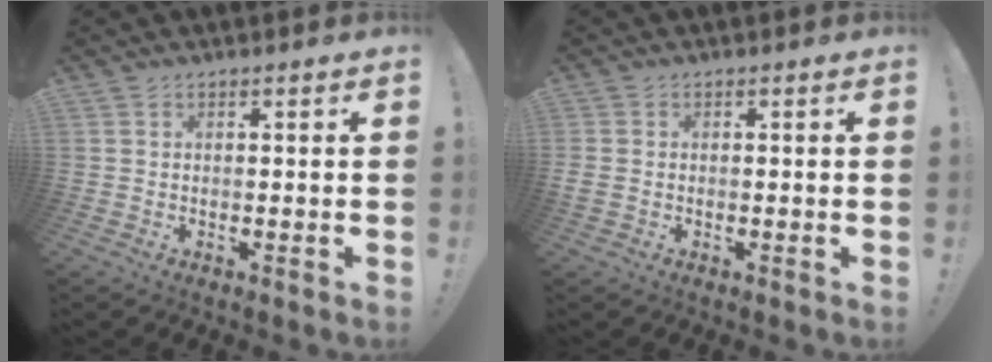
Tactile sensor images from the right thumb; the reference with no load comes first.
{"total": 1.5, "force": [-0.3, 1.2, 0.8], "torque": [-0.011, 0.005, -0.003]}